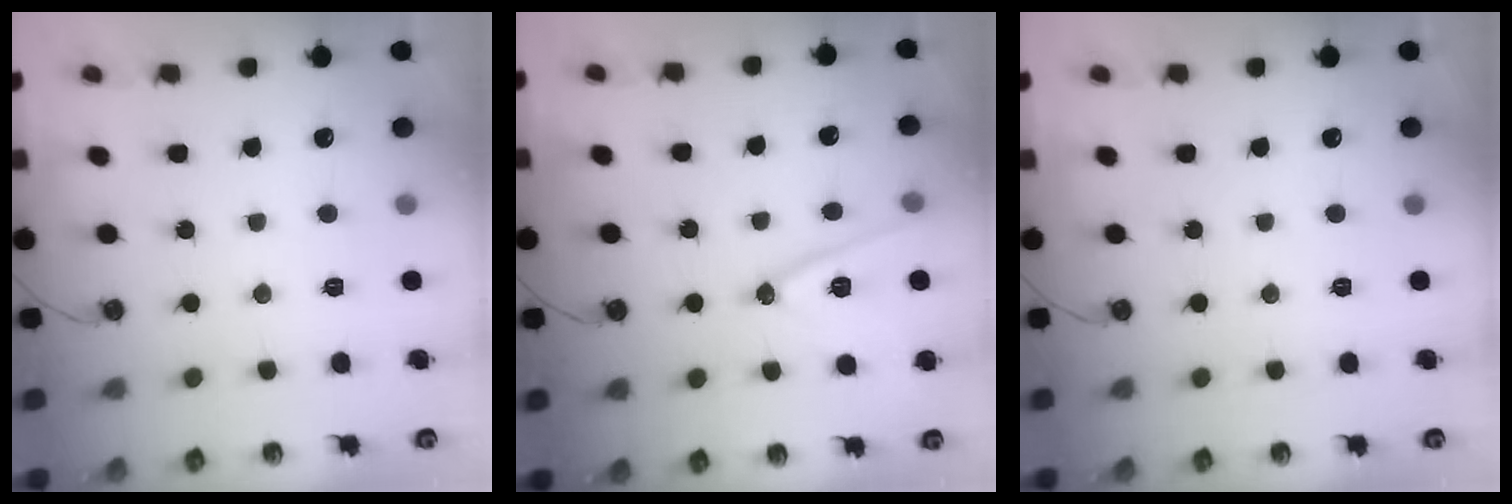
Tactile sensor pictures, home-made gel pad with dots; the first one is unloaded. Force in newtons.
{"total": 12.1, "press": 11.6, "slide": 3.4}
{"total": 0.0}